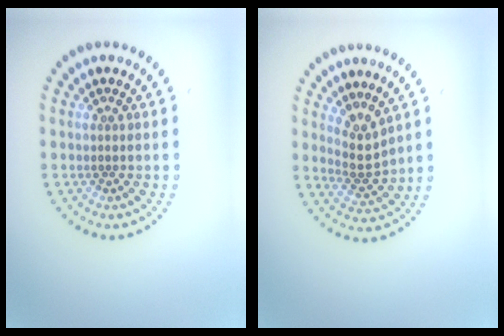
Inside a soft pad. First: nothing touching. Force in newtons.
{"total": 2.5, "press": 1.8, "slide": 1.7}